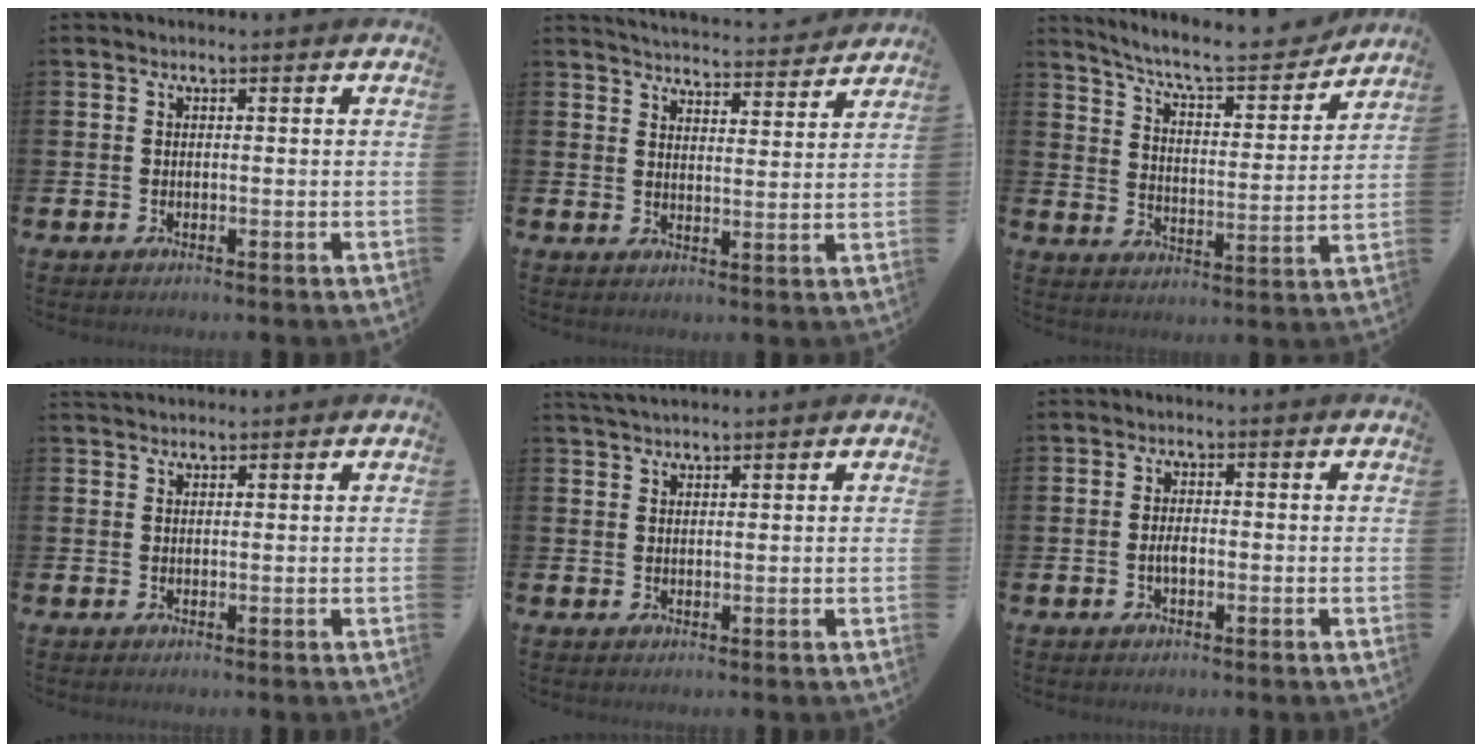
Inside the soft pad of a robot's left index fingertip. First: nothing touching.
{"total": 4.8, "force": [4.8, 0.3, 0.1], "torque": [-0.016, -0.040, 0.083]}
{"total": 8.3, "force": [7.7, 1.3, 2.9], "torque": [-0.082, -0.056, 0.130]}
{"total": 1.4, "force": [1.4, 0.3, 0.1], "torque": [0.009, -0.002, 0.023]}
{"total": 2.3, "force": [2.2, 0.3, 0.5], "torque": [-0.010, -0.003, 0.040]}
{"total": 1.9, "force": [-0.4, 0.9, 1.7], "torque": [-0.029, 0.001, -0.008]}